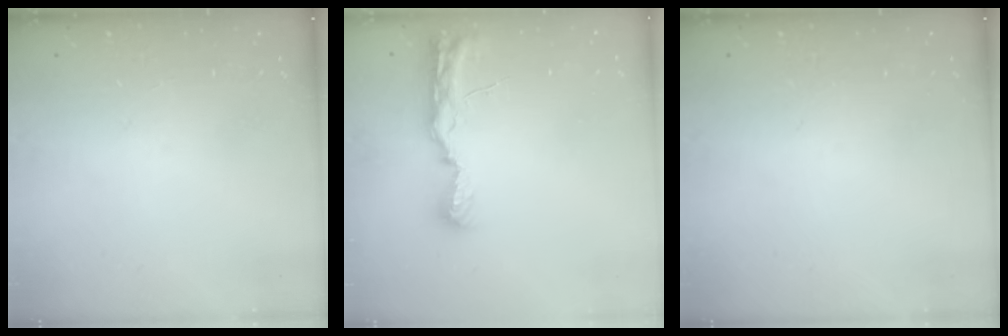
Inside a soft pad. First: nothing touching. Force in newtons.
{"total": 9.6, "press": 9.3, "slide": 2.4}
{"total": 0.0}